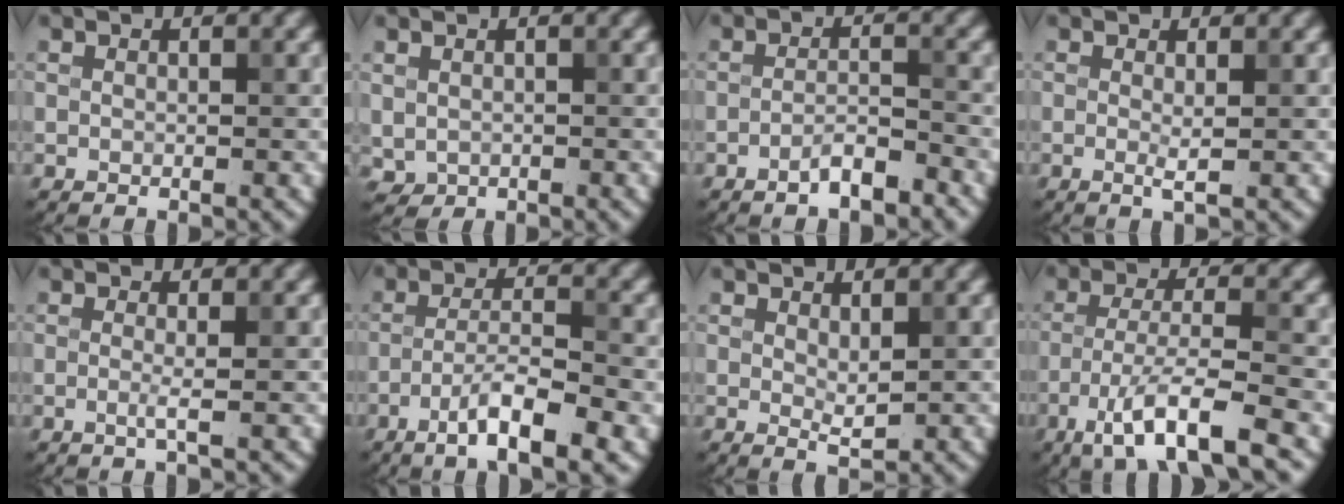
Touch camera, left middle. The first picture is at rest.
{"total": 1.0, "force": [0.0, 0.9, 0.4], "torque": [-0.008, -0.006, 0.006]}
{"total": 2.6, "force": [-1.8, 0.5, 1.8], "torque": [-0.028, 0.008, -0.034]}
{"total": 1.1, "force": [0.0, 0.1, 1.1], "torque": [-0.022, -0.006, -0.002]}
{"total": 1.2, "force": [-0.2, 0.2, 1.2], "torque": [-0.024, -0.006, -0.007]}
{"total": 5.6, "force": [-2.8, 1.1, 4.7], "torque": [-0.080, 0.006, -0.051]}
{"total": 1.3, "force": [0.6, 0.4, 1.1], "torque": [-0.022, -0.006, 0.014]}
{"total": 6.9, "force": [-4.0, 1.2, 5.4], "torque": [-0.095, -0.001, -0.076]}